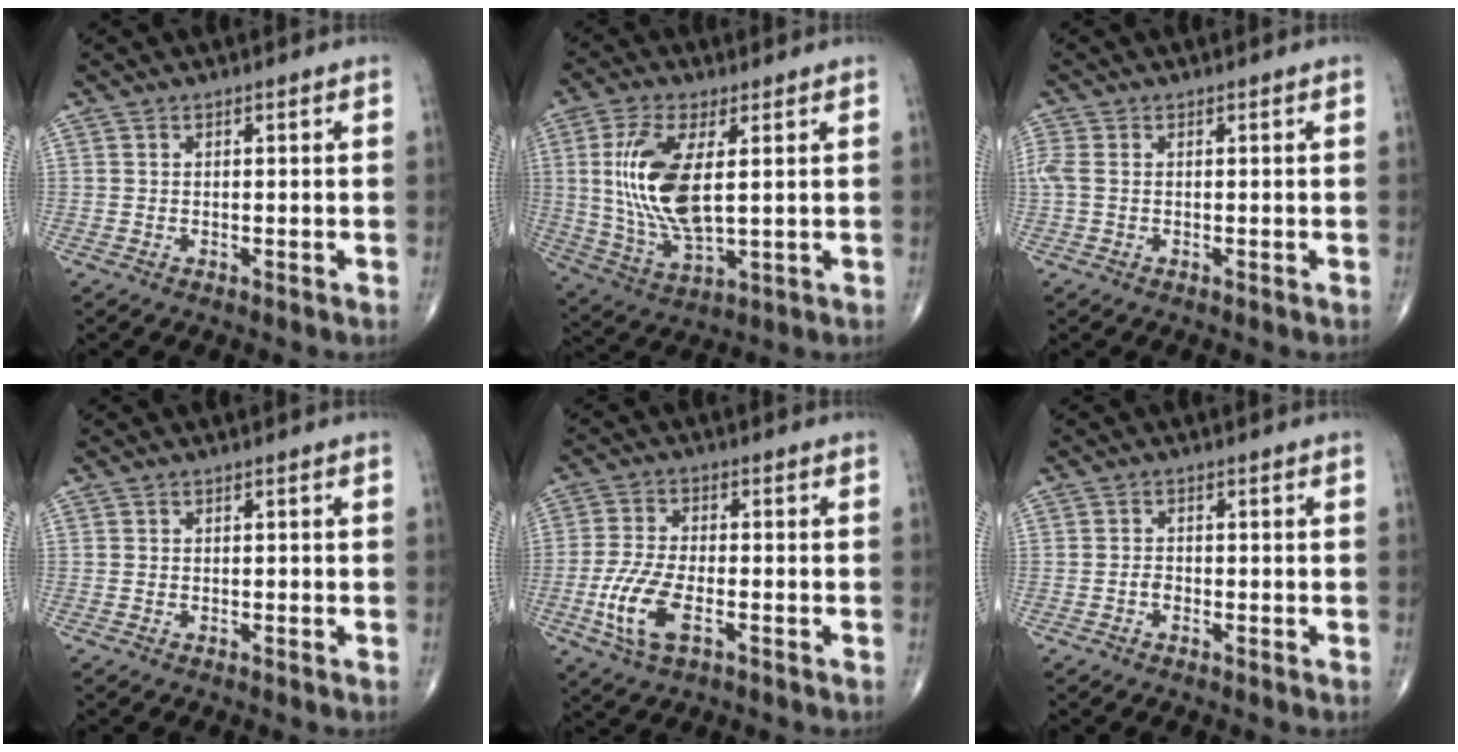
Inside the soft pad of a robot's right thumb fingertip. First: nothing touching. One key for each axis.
{"total": 14.4, "fx": 2.3, "fy": 5.8, "fz": 13.0, "tx": -0.273, "ty": -0.022, "tz": 0.052}
{"total": 2.6, "fx": 0.2, "fy": 1.4, "fz": 2.1, "tx": -0.073, "ty": 0.004, "tz": 0.004}
{"total": 0.0}
{"total": 9.2, "fx": -3.2, "fy": 4.1, "fz": 7.5, "tx": -0.170, "ty": 0.007, "tz": -0.062}
{"total": 1.2, "fx": -0.7, "fy": 0.8, "fz": 0.7, "tx": -0.006, "ty": 0.007, "tz": -0.013}